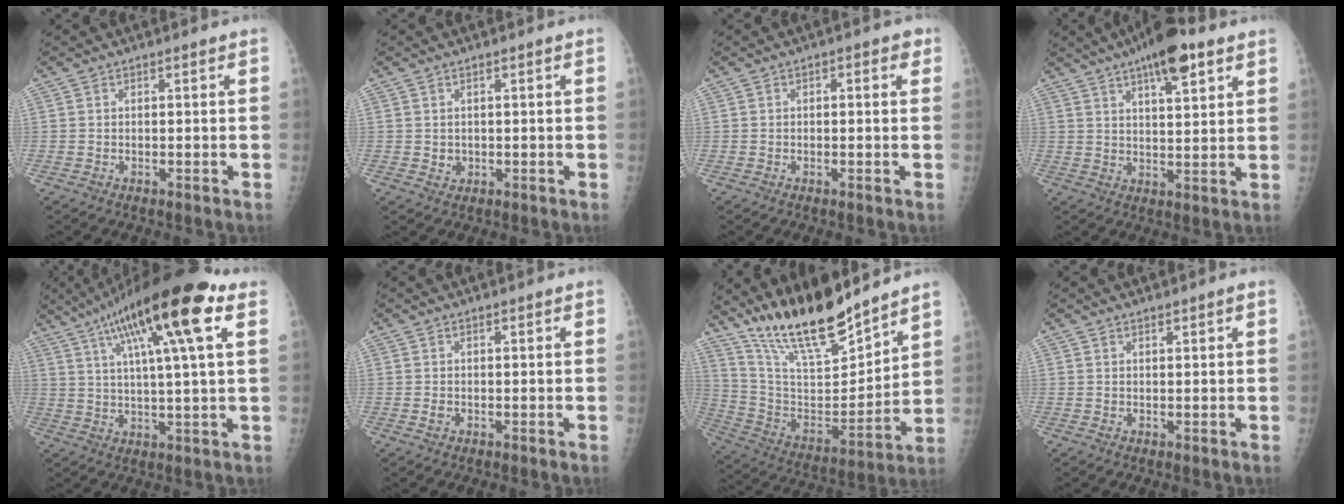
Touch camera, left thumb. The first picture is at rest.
{"total": 1.4, "force": [0.2, 1.3, 0.5], "torque": [-0.006, -0.002, 0.010]}
{"total": 2.2, "force": [0.6, 1.1, 1.8], "torque": [-0.011, 0.004, 0.000]}
{"total": 12.2, "force": [7.2, 3.8, 9.1], "torque": [-0.126, -0.019, 0.108]}
{"total": 19.8, "force": [9.2, 3.6, 17.1], "torque": [-0.286, 0.005, 0.146]}
{"total": 0.7, "force": [0.0, 0.5, 0.4], "torque": [-0.007, 0.000, 0.001]}
{"total": 20.0, "force": [16.5, 4.8, 10.2], "torque": [-0.149, -0.101, 0.304]}
{"total": 0.9, "force": [0.7, 0.2, 0.5], "torque": [-0.006, -0.004, 0.013]}